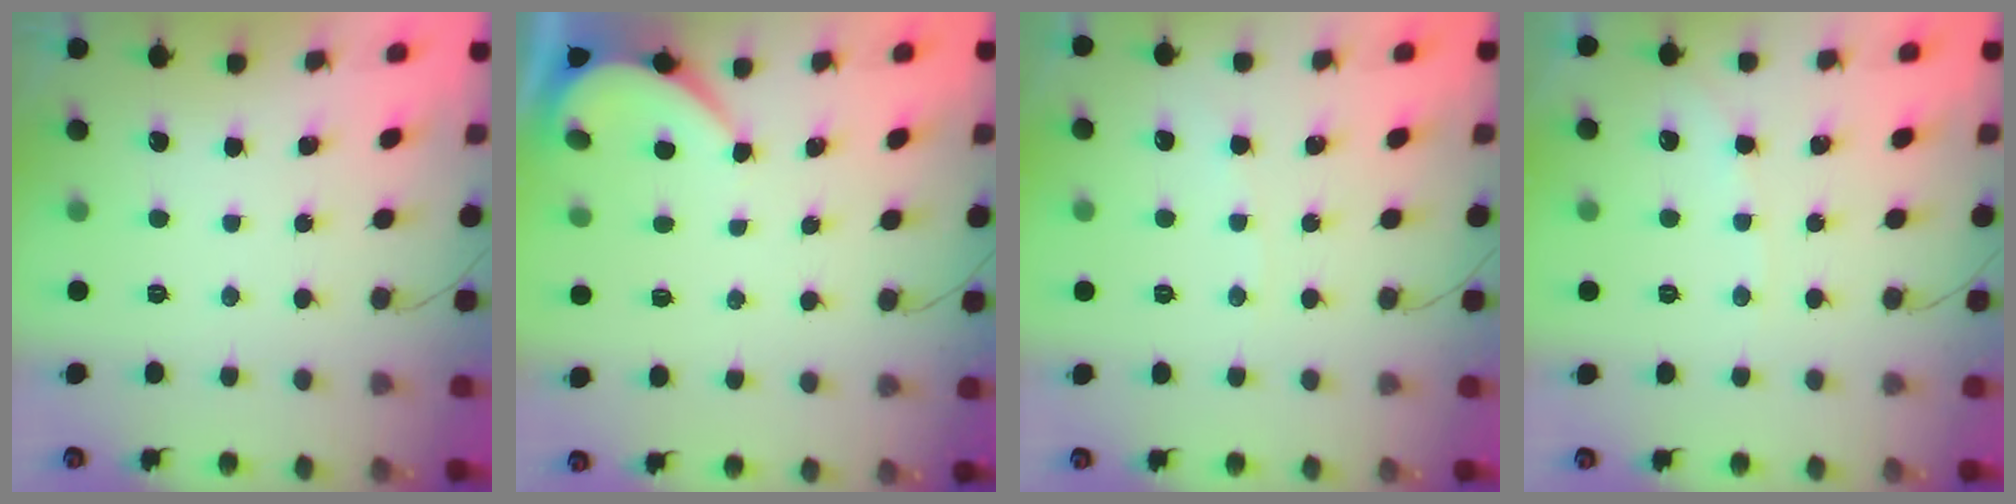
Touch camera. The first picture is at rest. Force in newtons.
{"total": 3.5, "press": 3.5, "slide": 0.4}
{"total": 3.2, "press": 3.2, "slide": 0.4}
{"total": 3.6, "press": 3.6, "slide": 0.4}